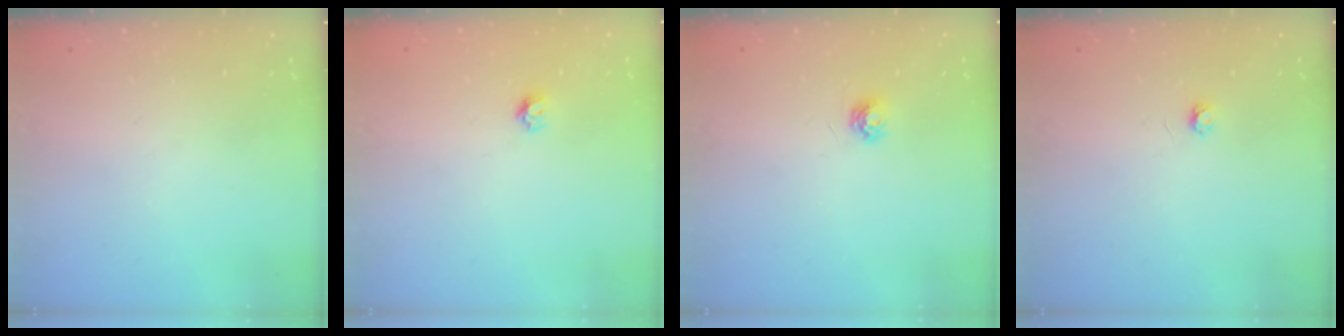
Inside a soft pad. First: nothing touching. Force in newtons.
{"total": 4.4, "press": 4.4, "slide": 0.4}
{"total": 4.5, "press": 4.5, "slide": 0.5}
{"total": 2.9, "press": 2.9, "slide": 0.3}